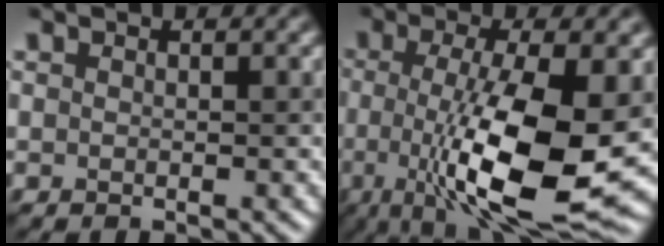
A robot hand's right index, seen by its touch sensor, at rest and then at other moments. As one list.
[{"total": 11.6, "force": [-1.9, 3.5, 10.9], "torque": [-0.187, -0.017, -0.027]}]